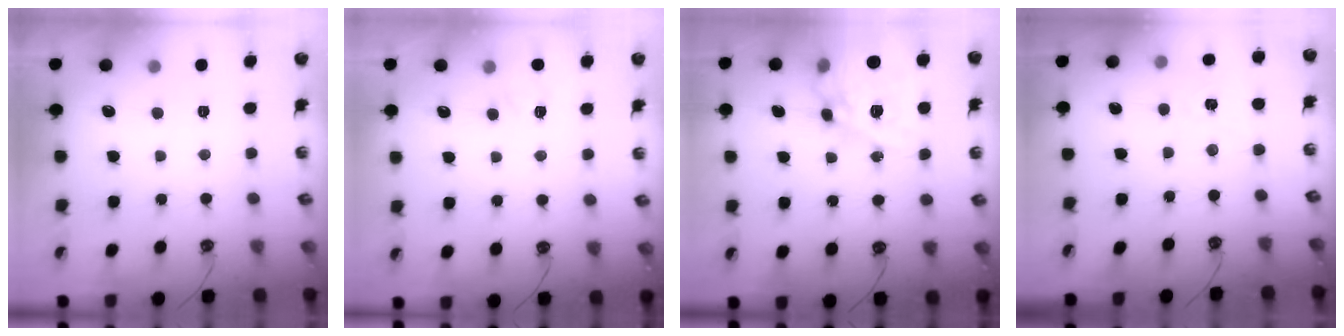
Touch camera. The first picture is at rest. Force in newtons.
{"total": 4.2, "press": 4.1, "slide": 0.5}
{"total": 20.0, "press": 19.9, "slide": 1.8}
{"total": 3.4, "press": 3.4, "slide": 0.1}